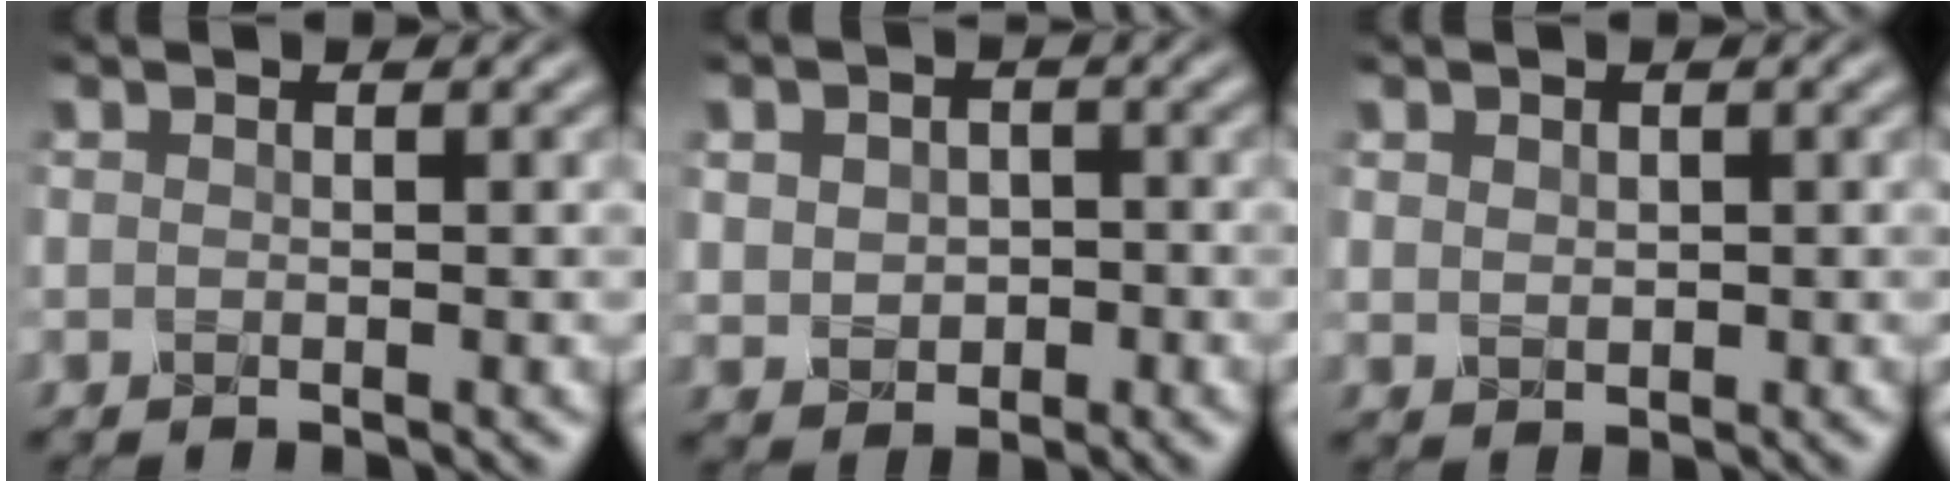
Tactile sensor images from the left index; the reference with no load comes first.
{"total": 3.1, "force": [0.0, 2.5, 1.7], "torque": [-0.032, -0.006, 0.000]}
{"total": 1.2, "force": [0.5, 0.9, 0.5], "torque": [-0.011, -0.003, 0.014]}